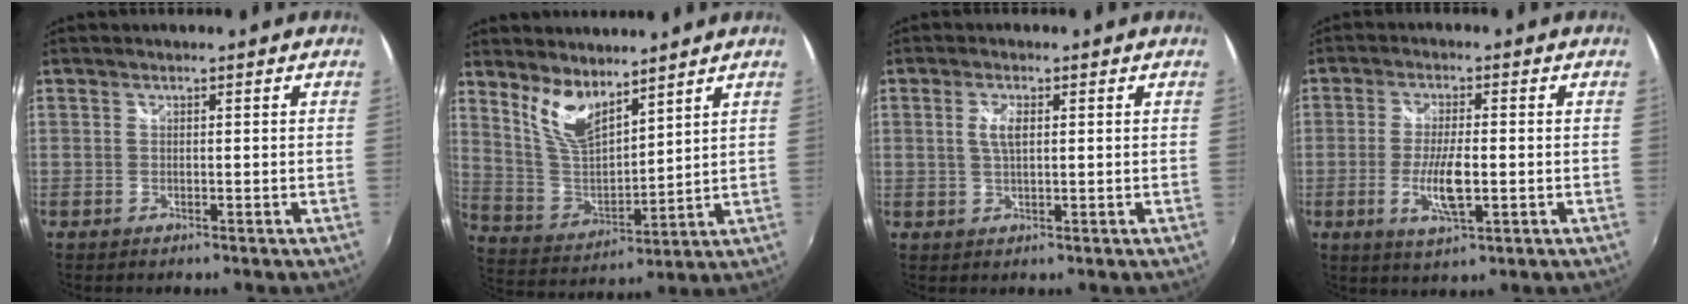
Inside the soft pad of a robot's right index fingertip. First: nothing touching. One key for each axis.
{"total": 10.0, "fx": 7.1, "fy": 3.7, "fz": 5.9, "tx": -0.117, "ty": -0.006, "tz": 0.148}
{"total": 3.0, "fx": 0.6, "fy": 1.1, "fz": 2.7, "tx": -0.053, "ty": 0.001, "tz": 0.011}
{"total": 7.1, "fx": -1.6, "fy": 1.8, "fz": 6.7, "tx": -0.134, "ty": -0.011, "tz": -0.030}